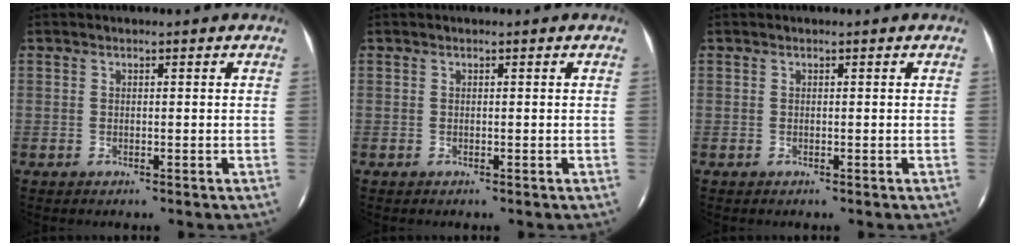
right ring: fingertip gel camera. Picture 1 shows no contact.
{"total": 0.0}
{"total": 0.0}